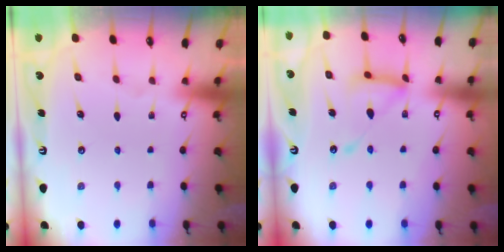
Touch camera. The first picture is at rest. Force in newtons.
{"total": 13.2, "press": 13.1, "slide": 1.2}